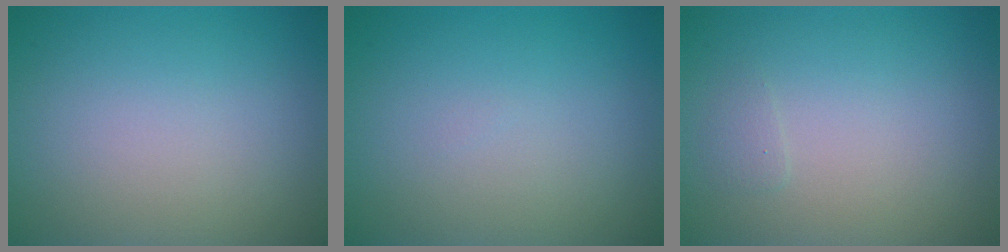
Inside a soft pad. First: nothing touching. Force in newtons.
{"total": 0.0}
{"total": 0.5, "press": 0.5, "slide": 0.0}